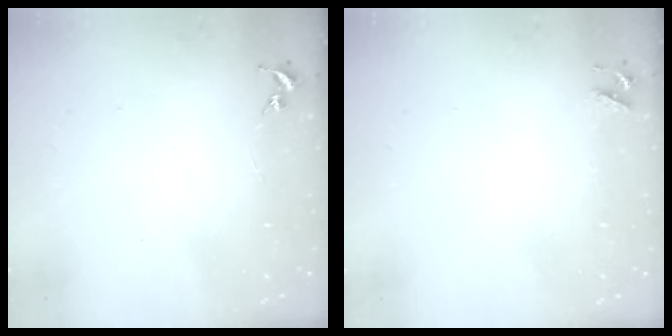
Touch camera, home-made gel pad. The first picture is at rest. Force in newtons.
{"total": 4.1, "press": 4.0, "slide": 0.7}